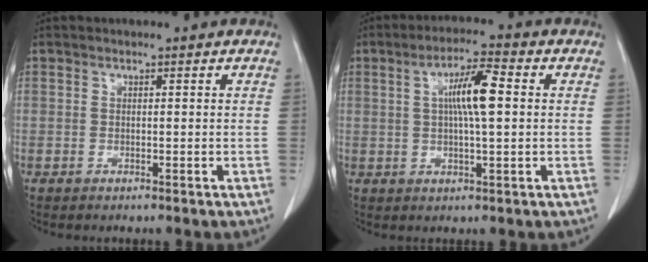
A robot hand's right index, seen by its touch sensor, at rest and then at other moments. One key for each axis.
{"total": 7.3, "fx": 1.2, "fy": 0.9, "fz": 7.2, "tx": -0.128, "ty": 0.010, "tz": 0.017}